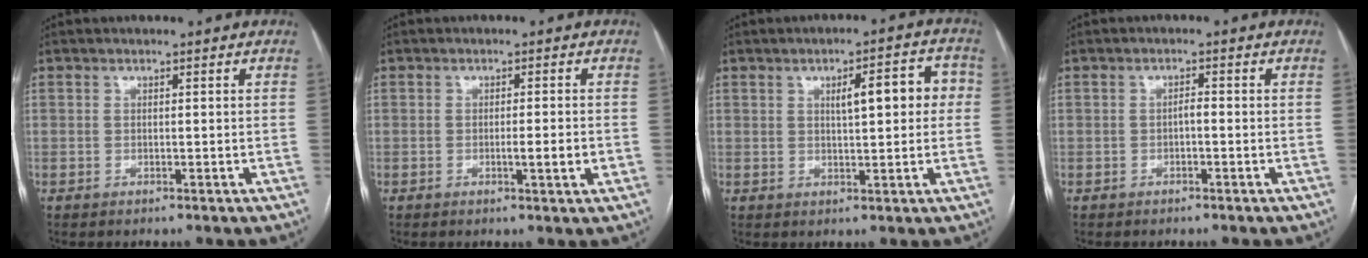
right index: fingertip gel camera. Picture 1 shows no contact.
{"total": 3.0, "force": [-0.7, 0.0, 2.9], "torque": [-0.048, -0.004, -0.010]}
{"total": 7.0, "force": [1.3, 2.0, 6.6], "torque": [-0.090, 0.025, 0.019]}
{"total": 1.2, "force": [-0.4, 0.4, 1.1], "torque": [-0.017, 0.004, -0.007]}